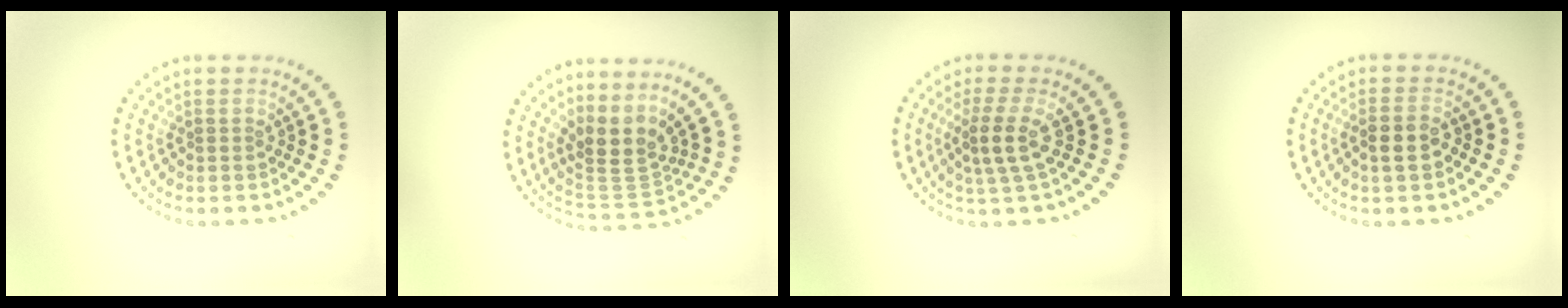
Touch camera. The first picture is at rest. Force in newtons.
{"total": 3.4, "press": 2.4, "slide": 2.4}
{"total": 2.7, "press": 2.1, "slide": 1.6}
{"total": 1.9, "press": 1.8, "slide": 0.5}